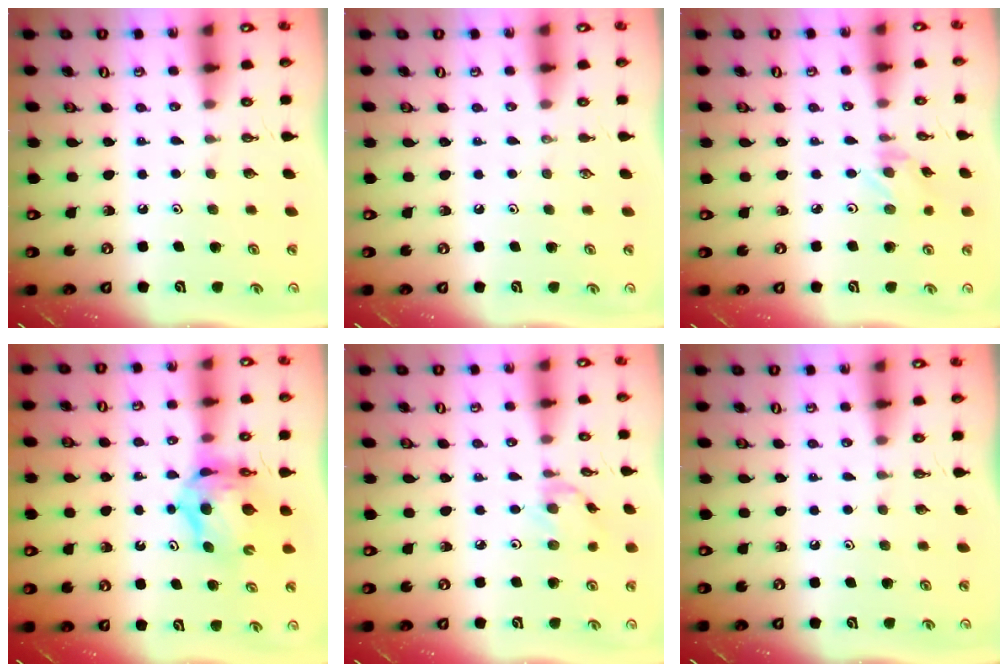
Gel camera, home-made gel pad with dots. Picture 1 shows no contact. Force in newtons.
{"total": 0.0}
{"total": 0.8, "press": 0.8, "slide": 0.1}
{"total": 9.3, "press": 9.2, "slide": 1.0}
{"total": 1.3, "press": 1.2, "slide": 0.4}
{"total": 0.0}